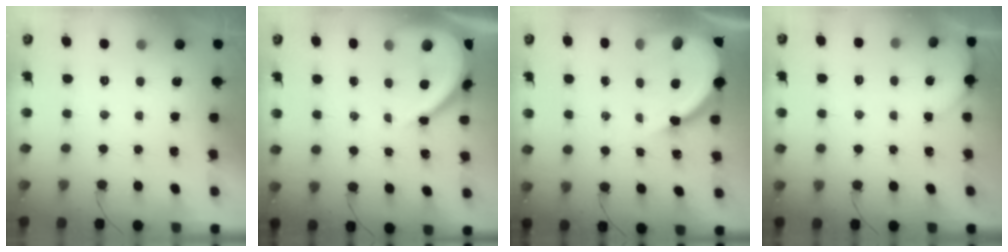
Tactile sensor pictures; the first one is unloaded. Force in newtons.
{"total": 11.2, "press": 11.1, "slide": 1.4}
{"total": 18.2, "press": 18.1, "slide": 2.0}
{"total": 1.0, "press": 1.0, "slide": 0.1}